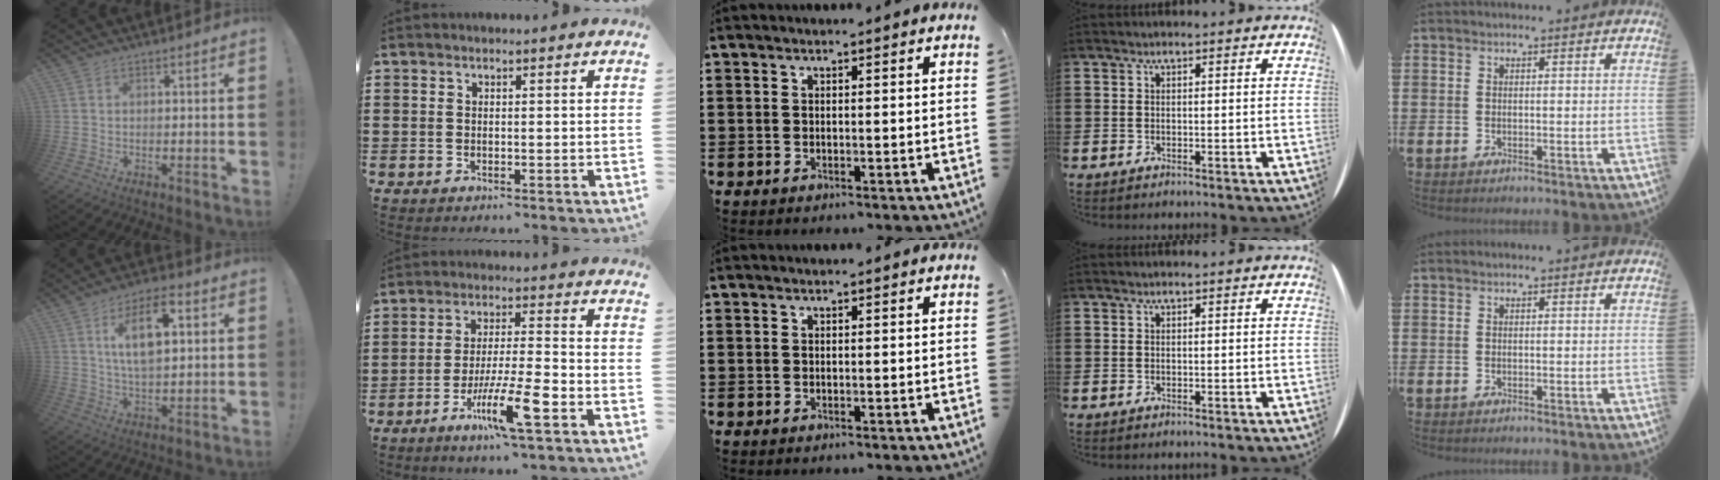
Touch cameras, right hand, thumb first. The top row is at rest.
{"thumb": {"total": 12.6, "force": [4.0, 6.0, 10.2], "torque": [-0.171, 0.006, 0.068]}, "index": {"total": 10.0, "force": [-4.9, 1.1, 8.7], "torque": [-0.171, -0.005, -0.093]}}